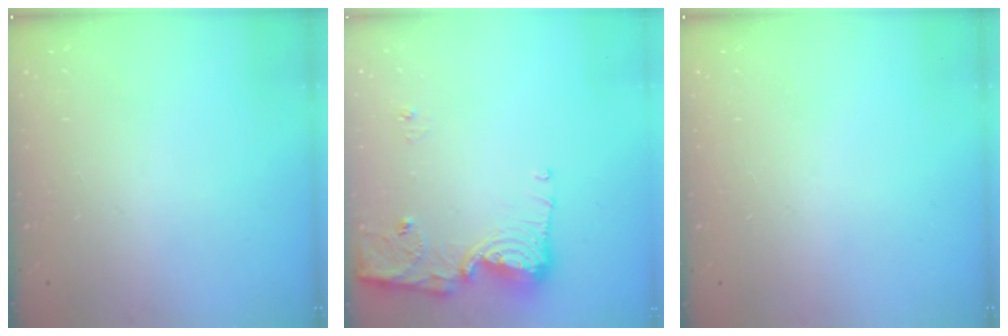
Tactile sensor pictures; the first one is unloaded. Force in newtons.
{"total": 11.7, "press": 11.6, "slide": 1.1}
{"total": 0.0}